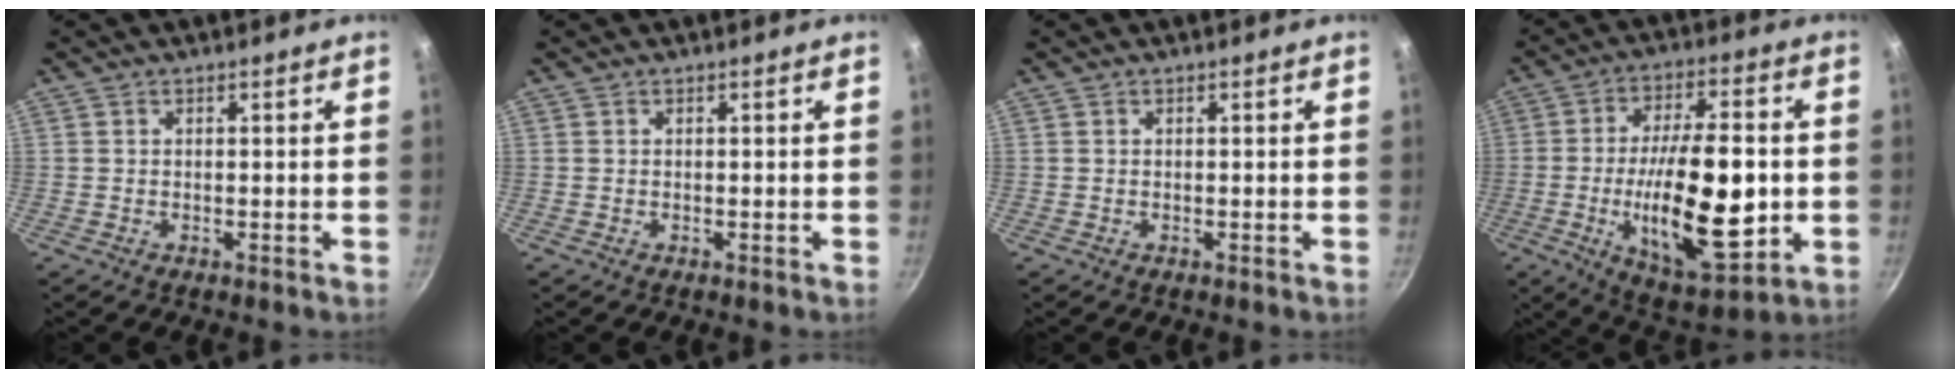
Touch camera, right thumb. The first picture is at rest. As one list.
[{"total": 0.0}, {"total": 0.0}, {"total": 22.1, "force": [-2.9, 8.8, 20.0], "torque": [-0.315, 0.004, -0.041]}]